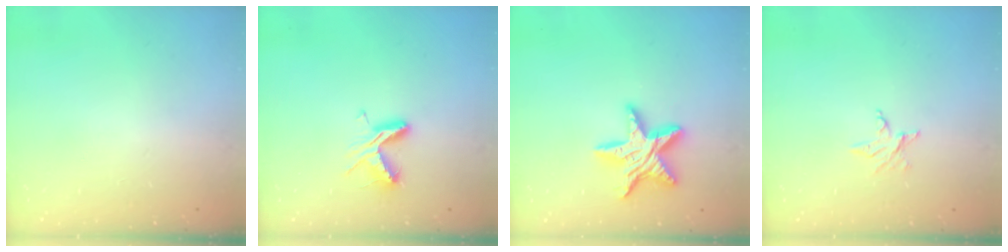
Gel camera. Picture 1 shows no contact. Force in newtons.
{"total": 7.1, "press": 7.0, "slide": 0.5}
{"total": 14.0, "press": 13.9, "slide": 0.7}
{"total": 2.5, "press": 2.5, "slide": 0.4}